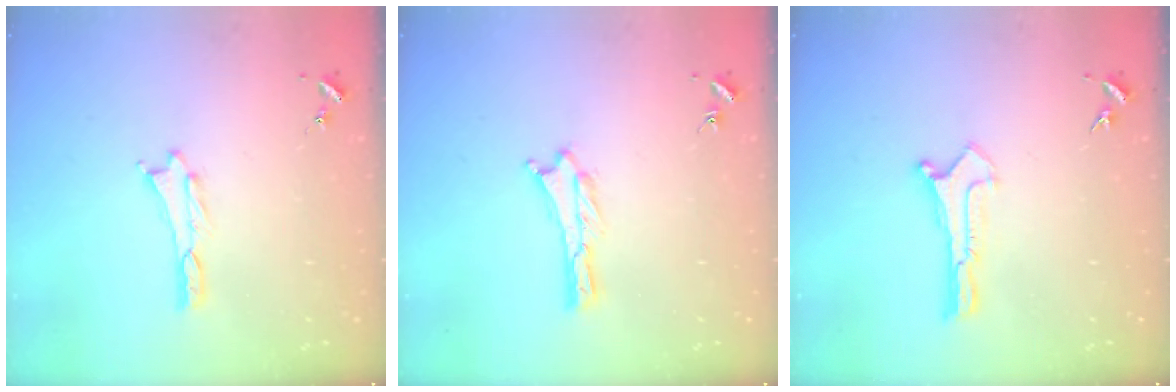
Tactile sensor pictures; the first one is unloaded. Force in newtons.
{"total": 0.0}
{"total": 0.0}